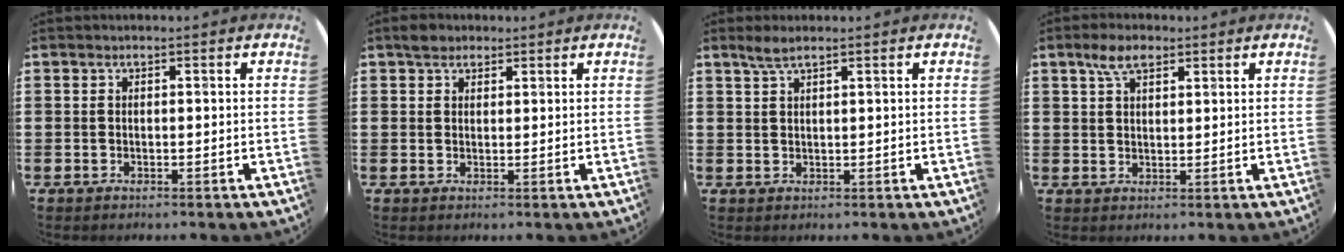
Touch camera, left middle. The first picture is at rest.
{"total": 2.0, "force": [1.7, 0.9, 0.3], "torque": [0.006, -0.002, 0.030]}
{"total": 2.2, "force": [1.7, 0.2, 1.4], "torque": [-0.030, 0.002, 0.030]}
{"total": 4.4, "force": [3.0, 1.9, 2.6], "torque": [-0.040, 0.001, 0.052]}